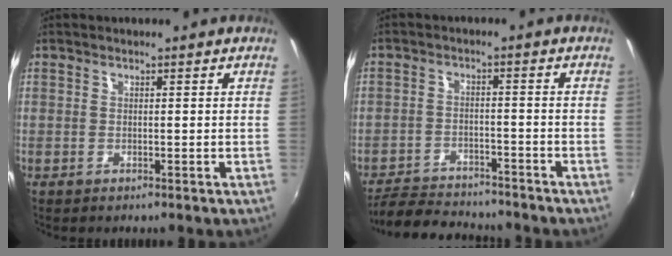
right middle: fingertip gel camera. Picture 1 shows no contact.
{"total": 11.4, "force": [-10.3, 3.1, 3.6], "torque": [-0.100, -0.005, -0.159]}